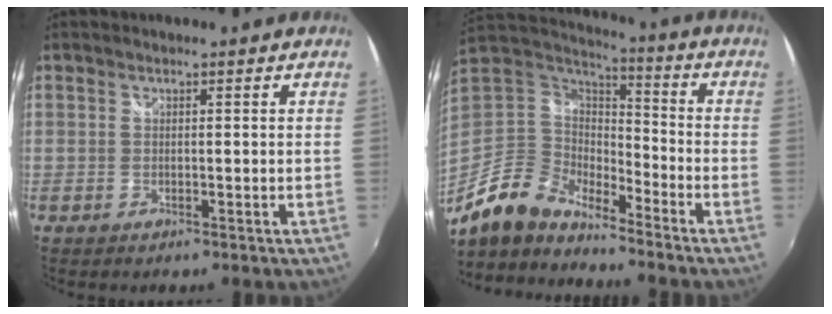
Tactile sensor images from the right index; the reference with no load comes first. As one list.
[{"total": 13.2, "force": [-10.2, 5.9, 5.9], "torque": [-0.125, -0.002, -0.204]}]